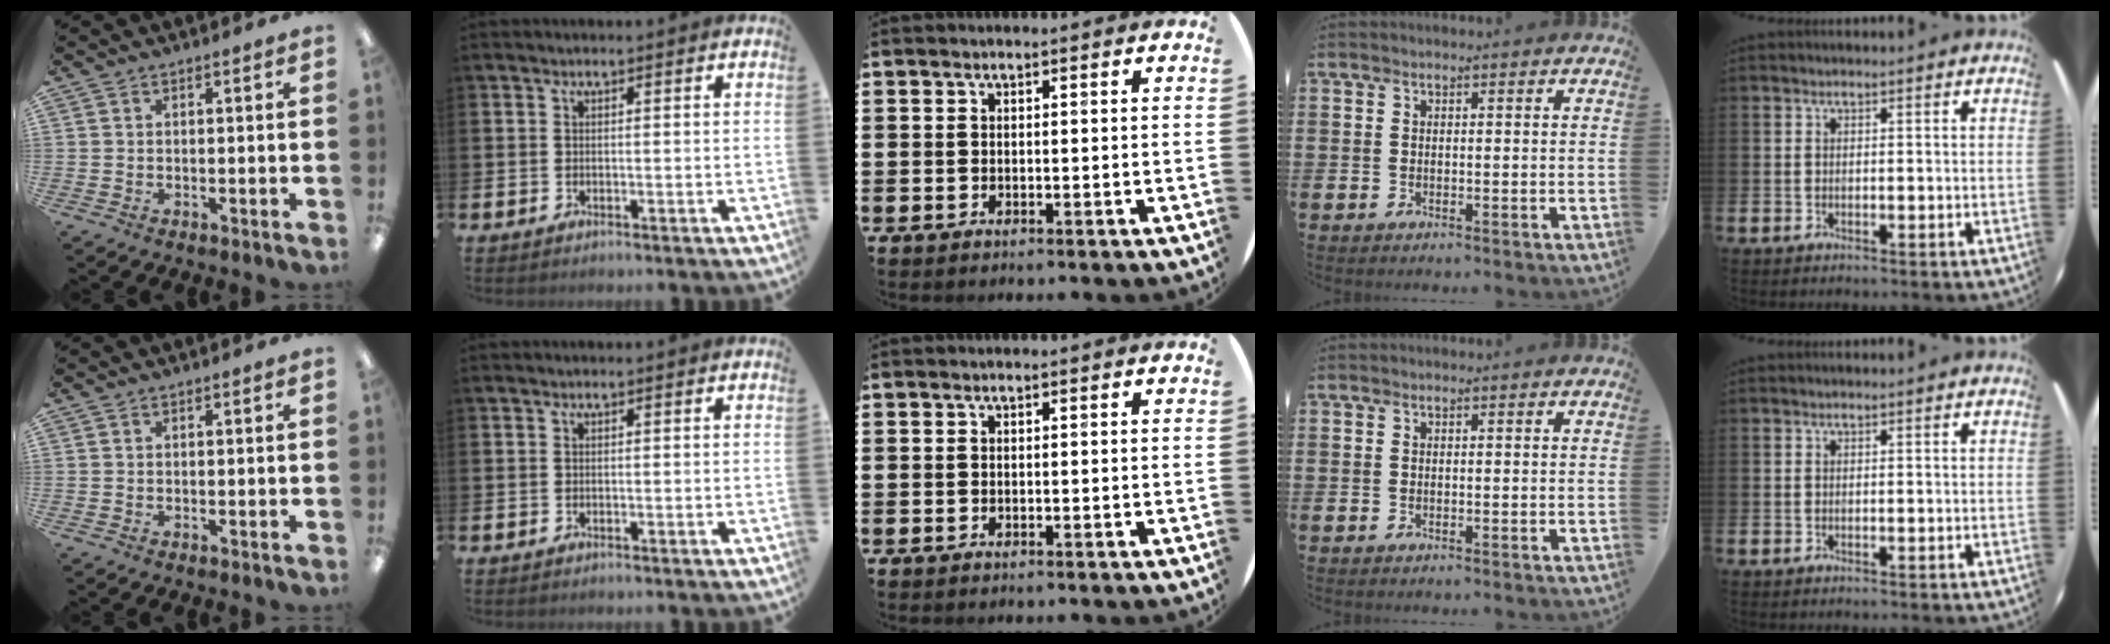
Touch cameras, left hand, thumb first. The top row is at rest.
{}